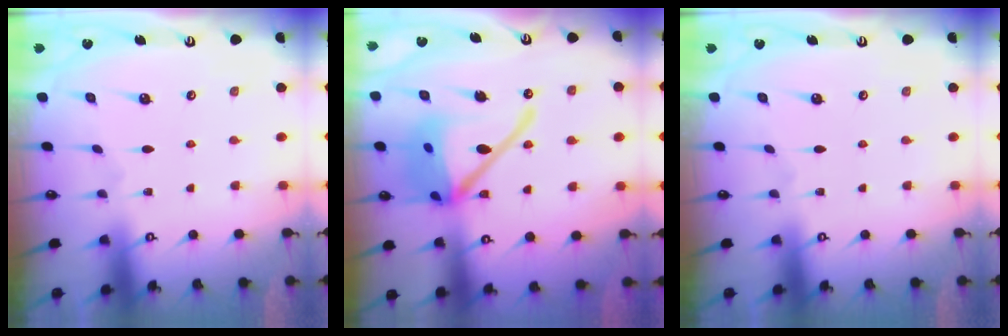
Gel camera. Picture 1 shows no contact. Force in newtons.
{"total": 18.9, "press": 18.8, "slide": 2.3}
{"total": 0.0}